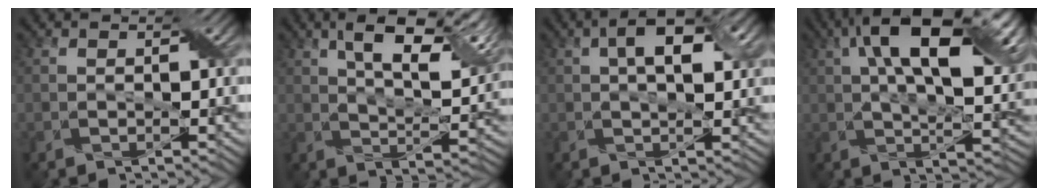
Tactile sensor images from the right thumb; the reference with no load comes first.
{"total": 12.7, "force": [6.4, 4.6, 10.0], "torque": [-0.174, -0.005, 0.106]}
{"total": 7.3, "force": [2.0, 3.5, 6.1], "torque": [-0.101, 0.009, 0.029]}
{"total": 17.1, "force": [6.2, 7.9, 13.9], "torque": [-0.225, 0.021, 0.084]}